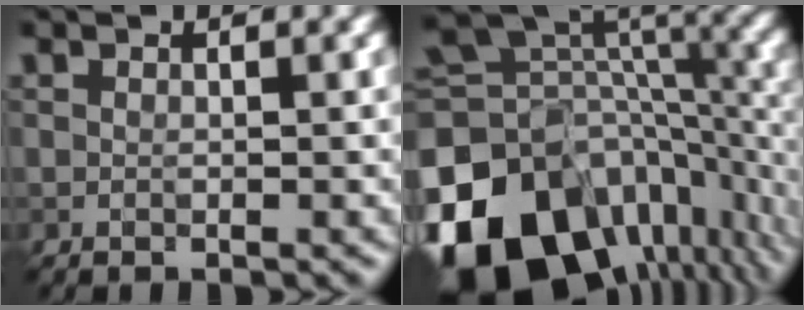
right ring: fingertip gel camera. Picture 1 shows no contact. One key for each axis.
{"total": 16.9, "fx": -6.2, "fy": 11.8, "fz": 10.5, "tx": -0.230, "ty": -0.025, "tz": -0.090}